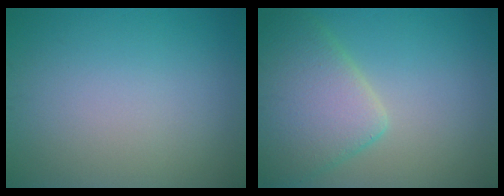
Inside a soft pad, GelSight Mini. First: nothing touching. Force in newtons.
{"total": 6.5, "press": 6.5, "slide": 0.4}